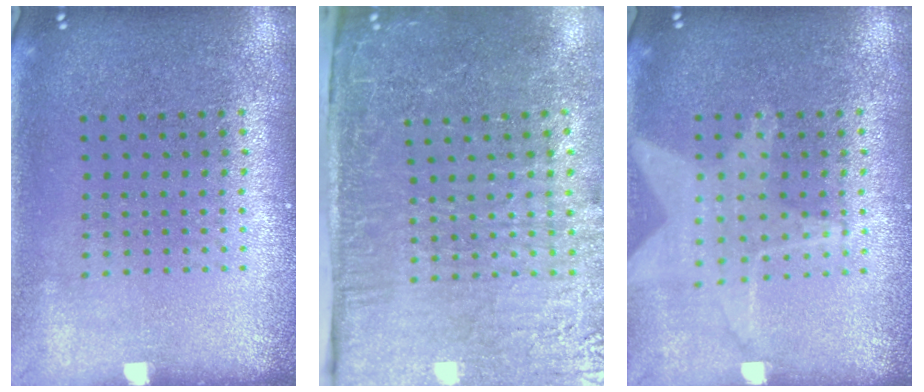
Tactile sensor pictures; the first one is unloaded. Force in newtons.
{"total": 5.0, "press": 4.1, "slide": 3.0}
{"total": 1.2, "press": 1.2, "slide": 0.3}